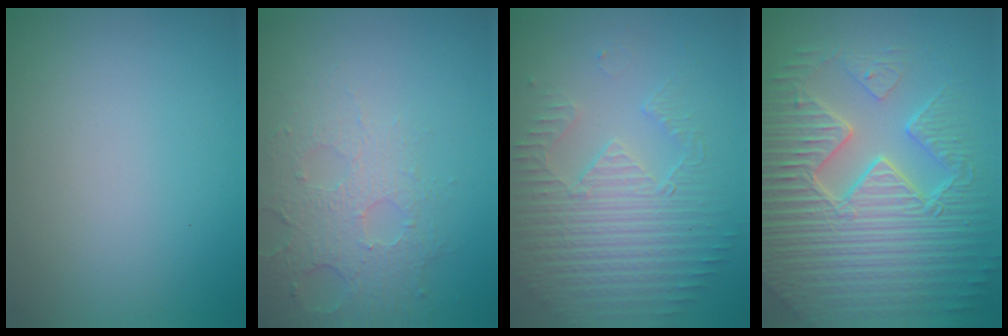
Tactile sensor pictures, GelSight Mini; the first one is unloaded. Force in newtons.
{"total": 3.6, "press": 3.2, "slide": 1.8}
{"total": 3.8, "press": 3.6, "slide": 1.1}
{"total": 10.5, "press": 7.0, "slide": 7.8}